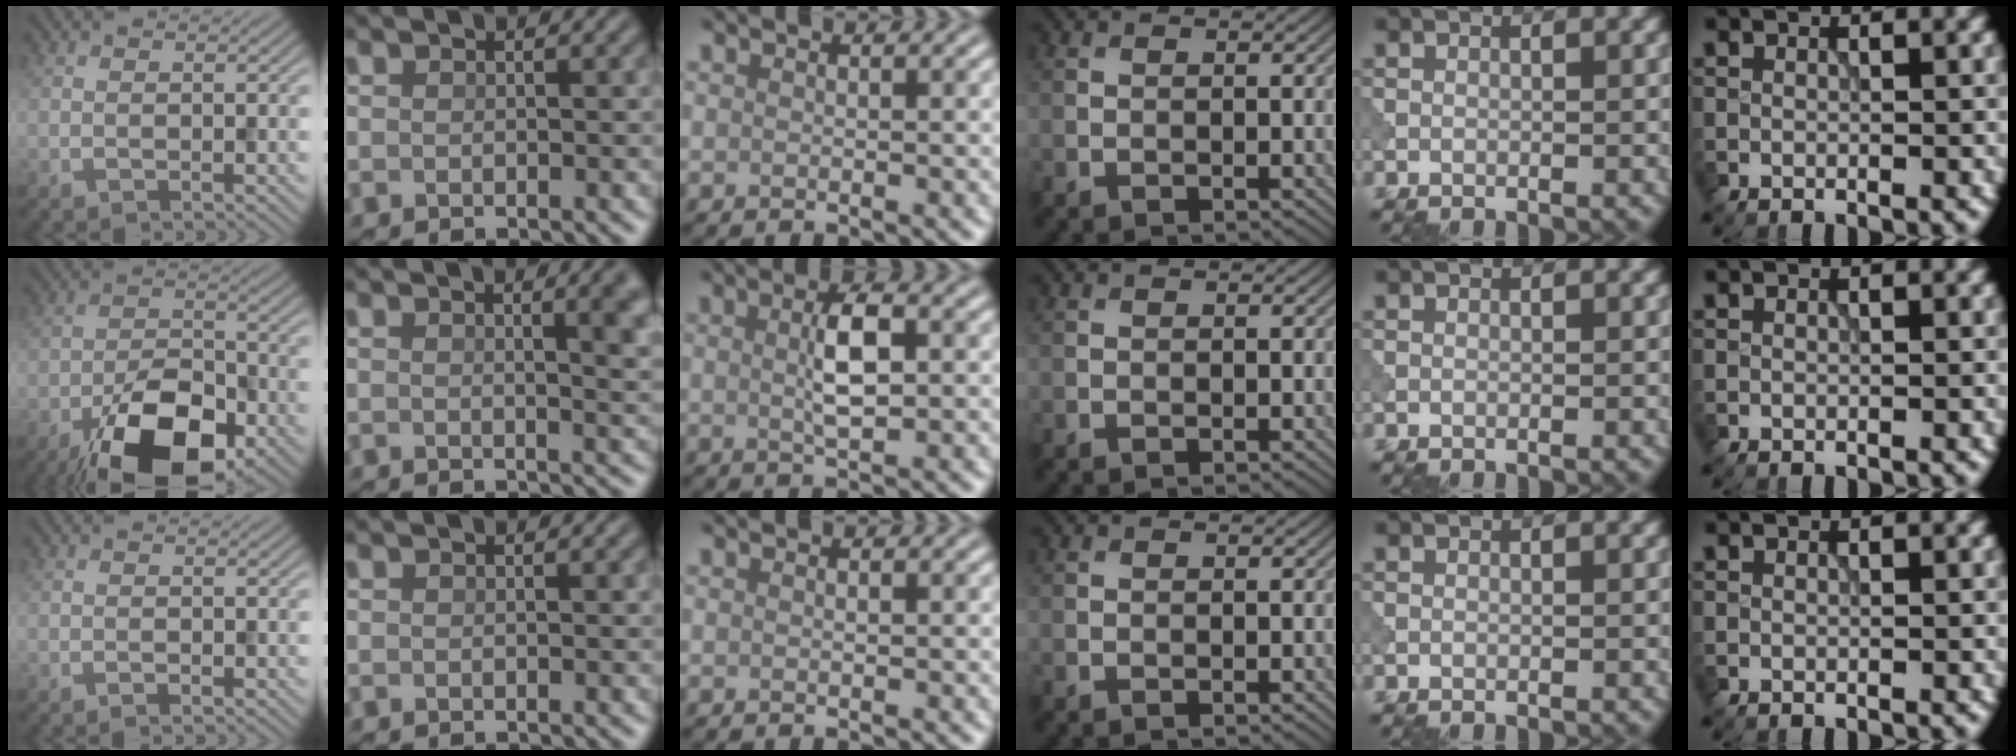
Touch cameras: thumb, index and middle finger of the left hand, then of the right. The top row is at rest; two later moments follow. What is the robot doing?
{"motion": "shake", "object": "bell"}